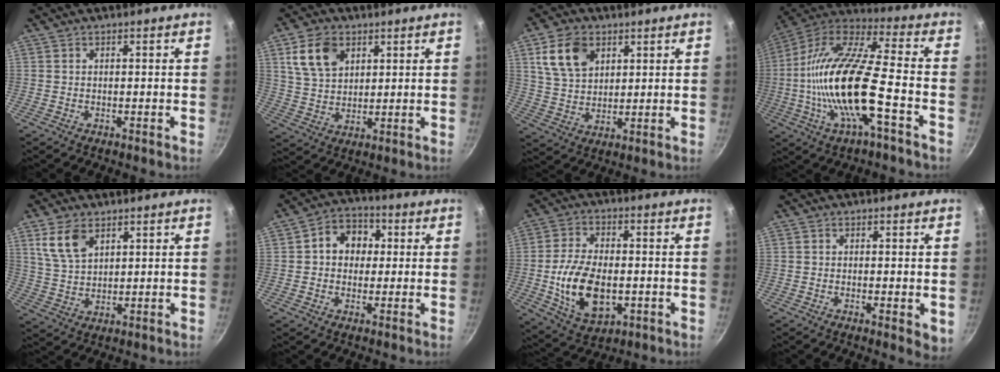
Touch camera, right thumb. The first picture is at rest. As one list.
[{"total": 9.8, "force": [4.3, 6.7, 5.8], "torque": [-0.090, -0.010, 0.083]}, {"total": 10.7, "force": [4.6, 7.3, 6.3], "torque": [-0.098, -0.011, 0.090]}, {"total": 22.0, "force": [-5.0, 6.5, 20.4], "torque": [-0.391, 0.033, -0.107]}, {"total": 7.9, "force": [4.1, 4.6, 4.9], "torque": [-0.085, -0.017, 0.086]}, {"total": 8.5, "force": [1.2, 7.0, 4.6], "torque": [-0.032, 0.015, 0.003]}, {"total": 14.3, "force": [-2.1, 8.5, 11.3], "torque": [-0.200, 0.006, -0.027]}, {"total": 3.8, "force": [-0.6, 1.4, 3.5], "torque": [-0.048, -0.012, -0.010]}]